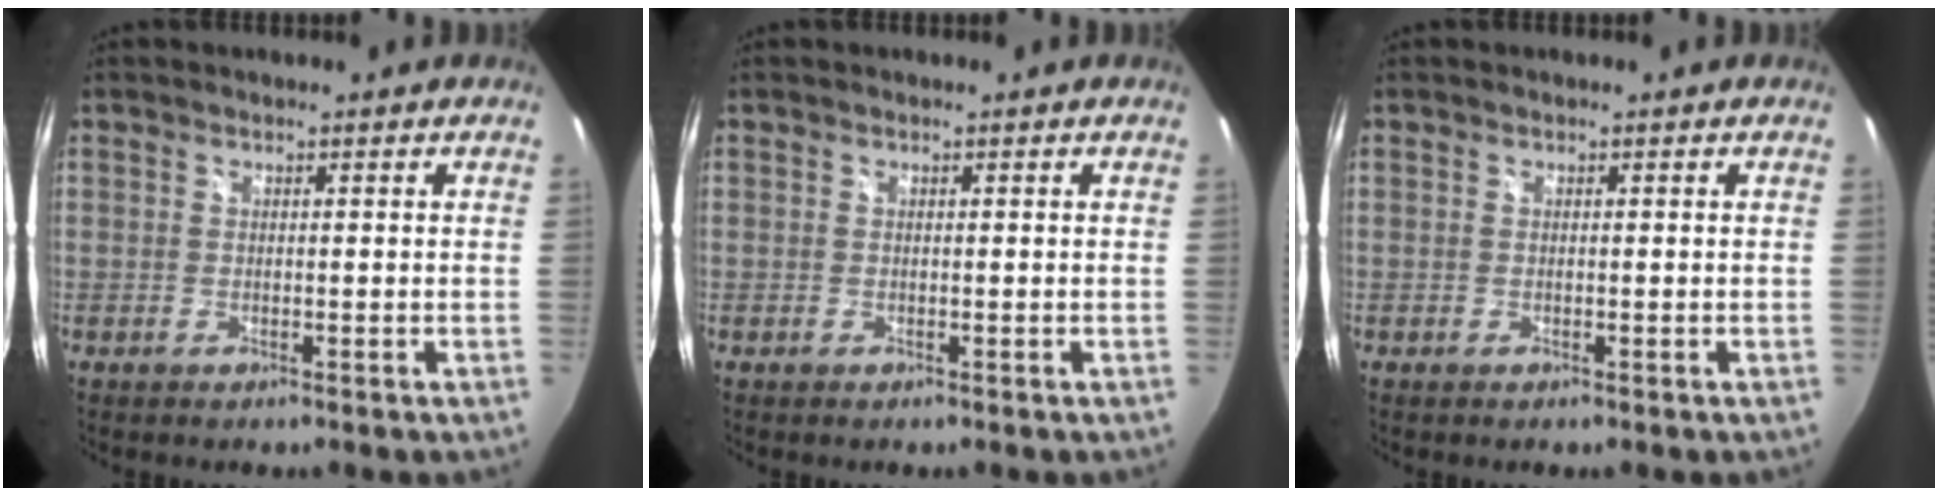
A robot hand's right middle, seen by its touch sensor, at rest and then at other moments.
{"total": 0.0}
{"total": 0.0}